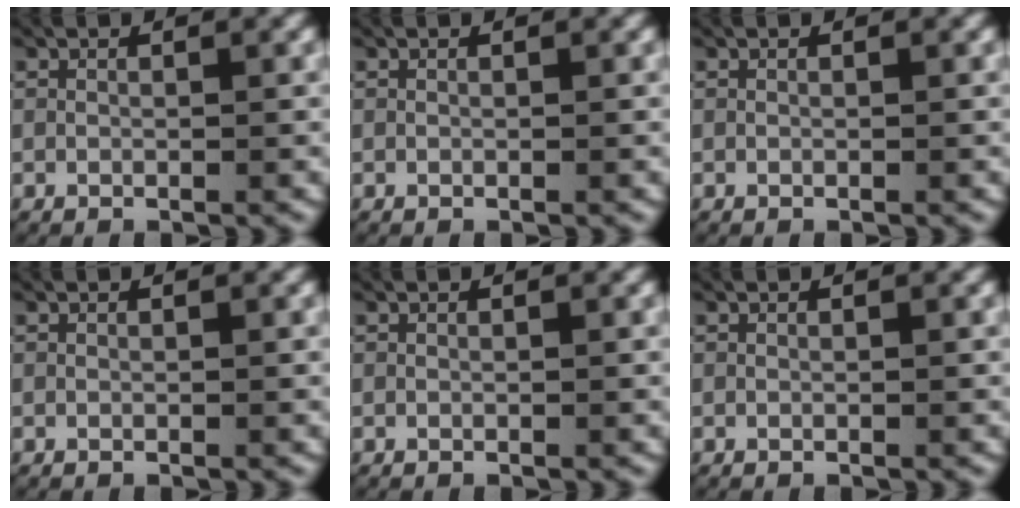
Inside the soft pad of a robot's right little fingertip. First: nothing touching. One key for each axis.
{"total": 0.0}
{"total": 0.0}
{"total": 0.0}
{"total": 0.0}
{"total": 0.0}